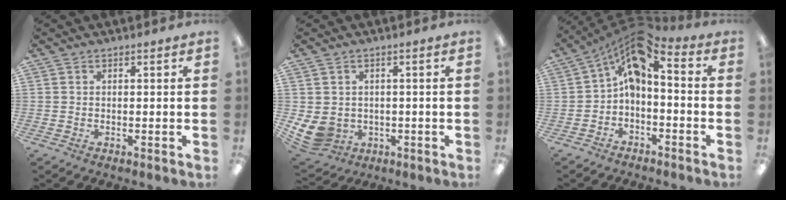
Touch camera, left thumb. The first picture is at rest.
{"total": 5.9, "force": [-0.1, 5.4, 2.4], "torque": [-0.067, 0.002, 0.002]}
{"total": 8.2, "force": [2.4, 4.2, 6.6], "torque": [-0.121, -0.024, 0.045]}